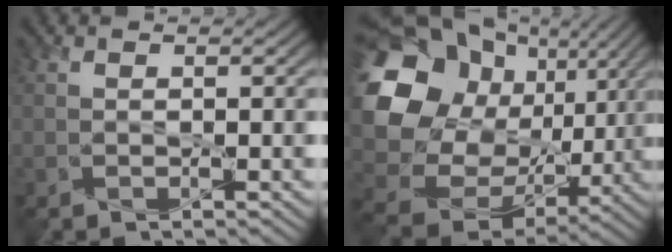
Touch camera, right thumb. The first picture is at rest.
{"total": 19.2, "force": [5.2, 16.2, 8.9], "torque": [-0.261, 0.004, 0.119]}